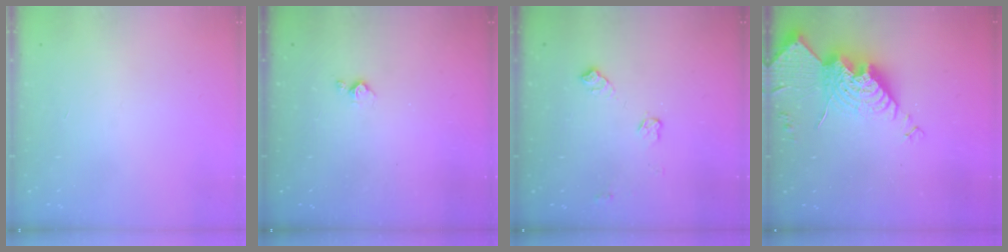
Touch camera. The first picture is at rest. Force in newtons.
{"total": 2.9, "press": 2.9, "slide": 0.5}
{"total": 7.3, "press": 7.3, "slide": 0.8}
{"total": 16.7, "press": 16.6, "slide": 1.5}